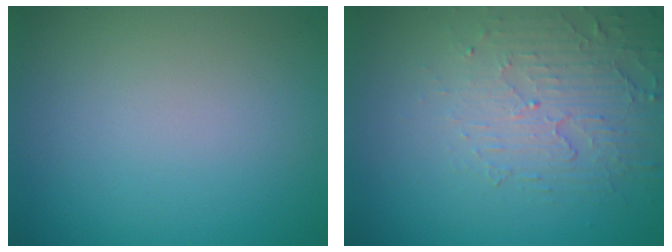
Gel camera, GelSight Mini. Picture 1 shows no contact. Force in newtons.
{"total": 4.9, "press": 3.2, "slide": 3.7}